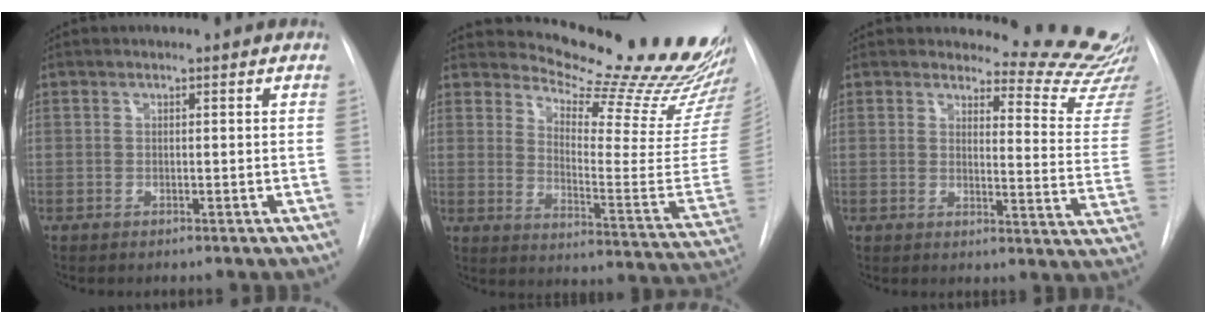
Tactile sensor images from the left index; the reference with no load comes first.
{"total": 24.2, "force": [22.2, 3.1, 9.2], "torque": [-0.125, -0.141, 0.267]}
{"total": 14.7, "force": [14.5, 1.3, 1.7], "torque": [0.009, -0.146, 0.133]}